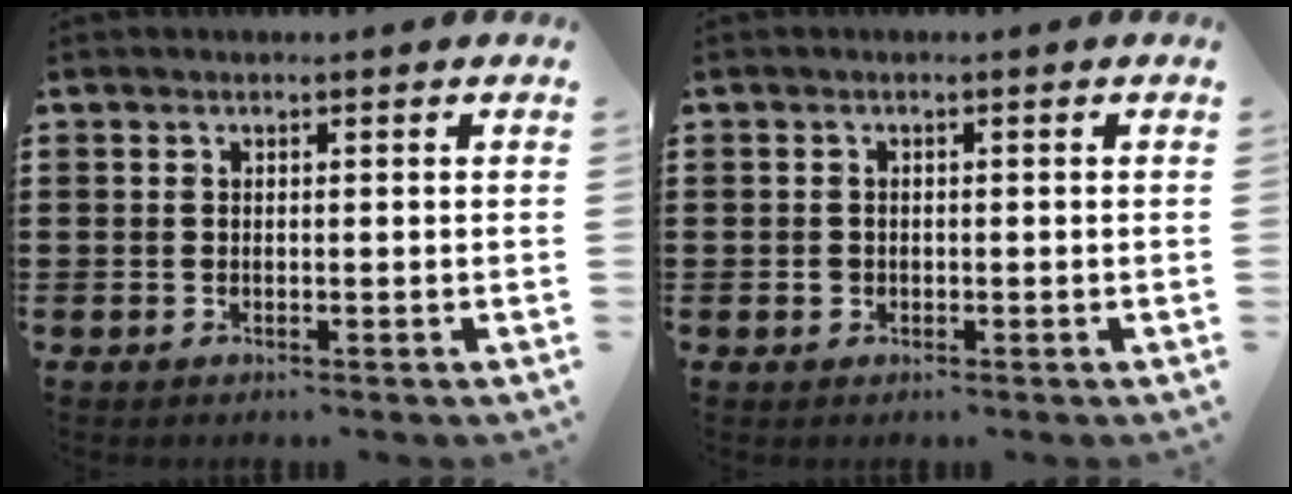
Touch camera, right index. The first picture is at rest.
{"total": 0.8, "force": [-0.2, 0.7, 0.3], "torque": [-0.008, 0.004, -0.004]}